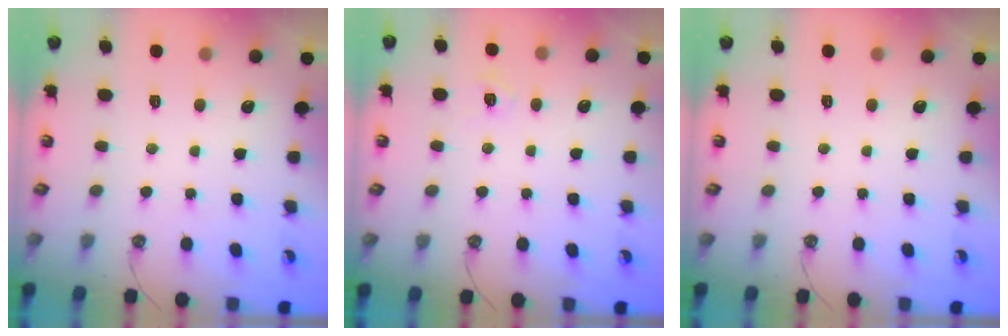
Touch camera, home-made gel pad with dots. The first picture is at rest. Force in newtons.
{"total": 4.6, "press": 4.5, "slide": 0.6}
{"total": 0.0}